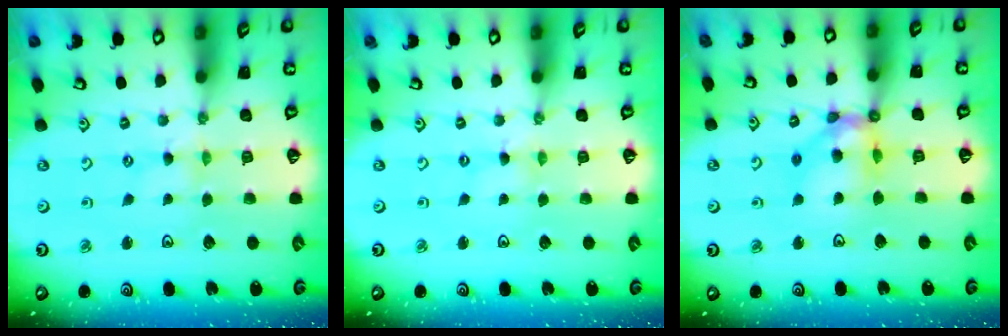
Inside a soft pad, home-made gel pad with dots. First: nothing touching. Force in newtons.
{"total": 0.0}
{"total": 12.4, "press": 12.3, "slide": 1.2}